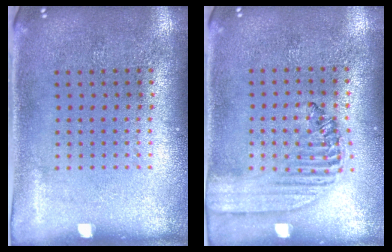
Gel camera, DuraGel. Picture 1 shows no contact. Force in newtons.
{"total": 1.6, "press": 1.4, "slide": 0.7}